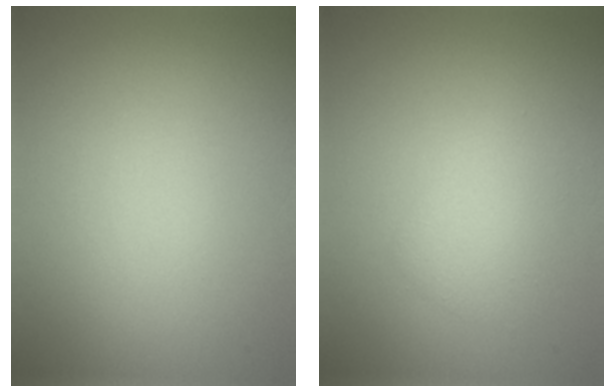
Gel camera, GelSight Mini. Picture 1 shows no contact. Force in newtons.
{"total": 2.2, "press": 2.2, "slide": 0.0}